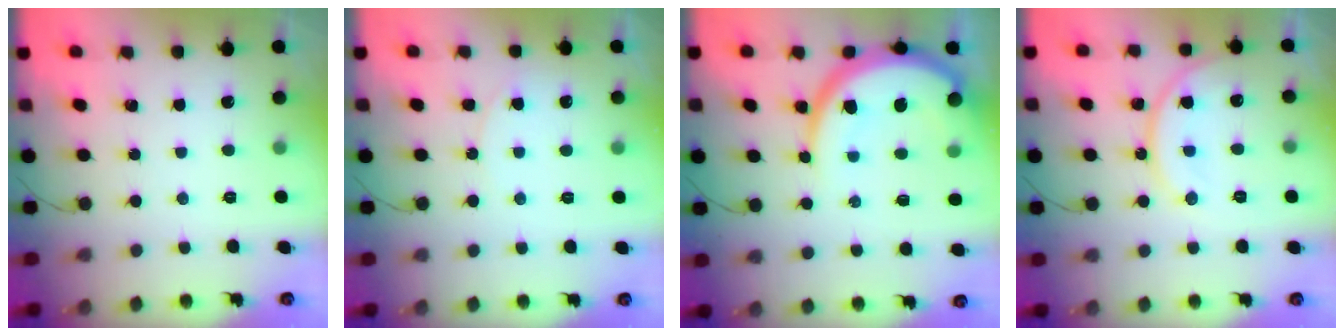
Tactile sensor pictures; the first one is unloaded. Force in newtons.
{"total": 3.9, "press": 3.9, "slide": 0.5}
{"total": 14.6, "press": 14.5, "slide": 1.6}
{"total": 14.0, "press": 13.6, "slide": 3.2}